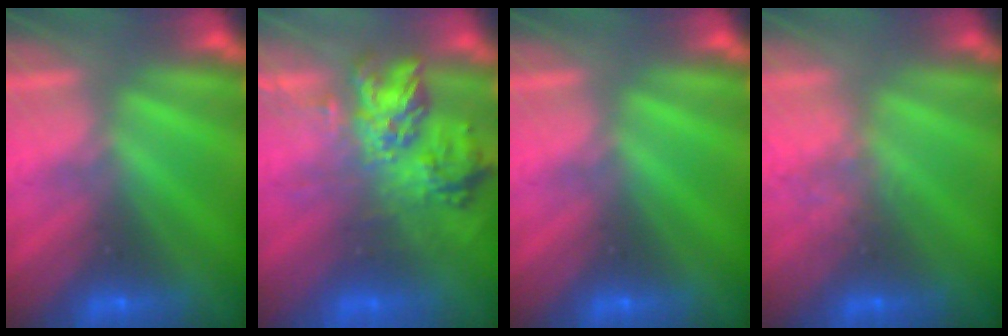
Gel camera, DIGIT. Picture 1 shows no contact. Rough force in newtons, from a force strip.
{"total": 8.0}
{"total": 0.0}
{"total": 2.2}